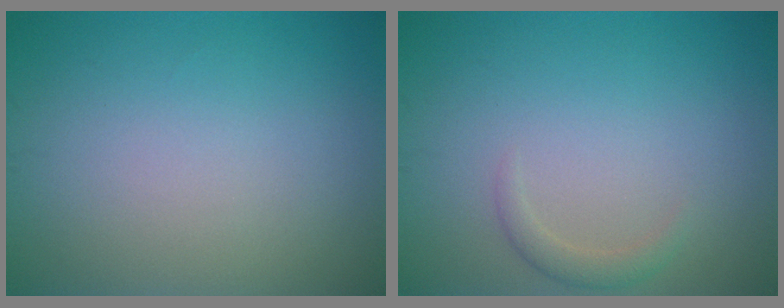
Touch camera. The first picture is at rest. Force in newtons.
{"total": 1.2, "press": 1.2, "slide": 0.0}